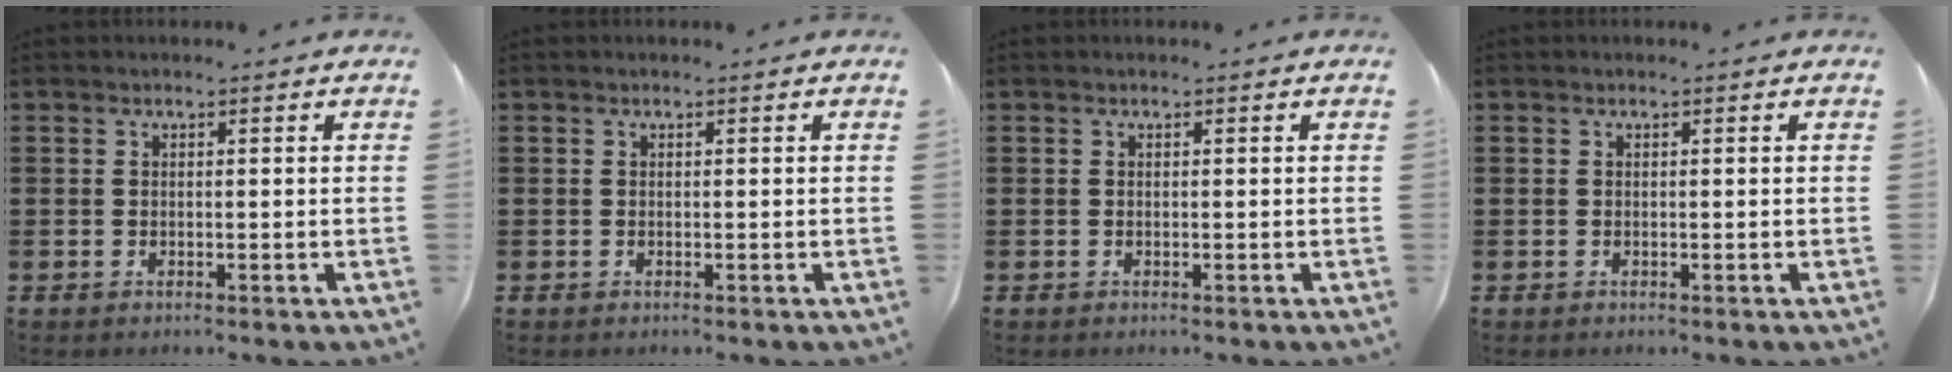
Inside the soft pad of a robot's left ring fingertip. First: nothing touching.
{"total": 0.0}
{"total": 0.0}
{"total": 0.0}